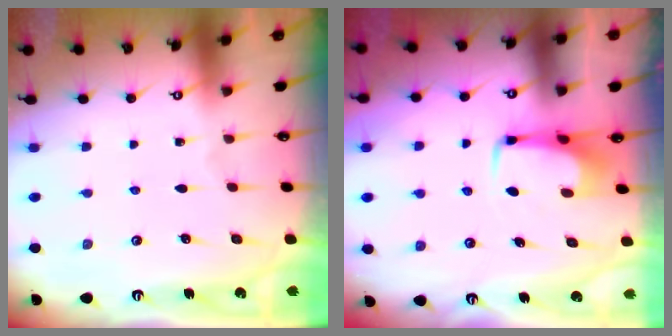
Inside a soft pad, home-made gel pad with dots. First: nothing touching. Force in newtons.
{"total": 3.6, "press": 3.6, "slide": 0.3}